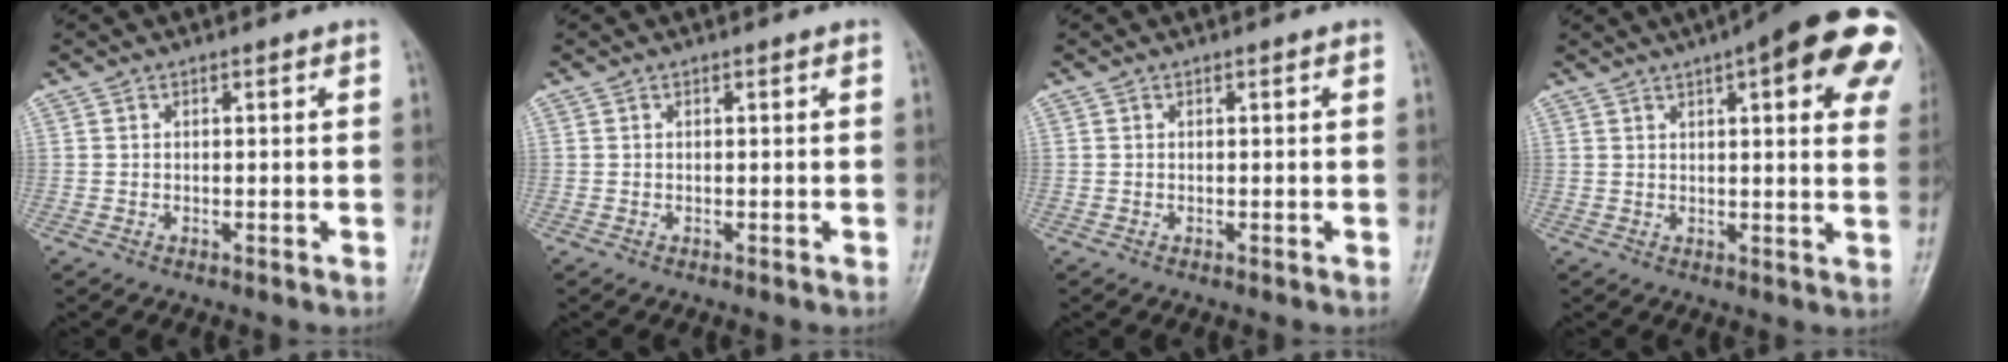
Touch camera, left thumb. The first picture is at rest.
{"total": 0.0}
{"total": 0.0}
{"total": 20.8, "force": [9.2, 6.0, 17.7], "torque": [-0.205, 0.002, 0.107]}